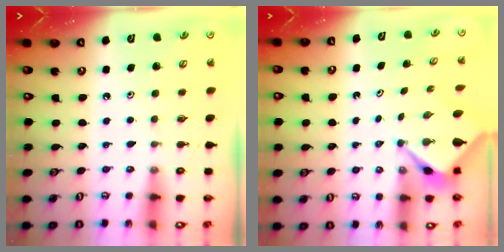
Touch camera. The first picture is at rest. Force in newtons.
{"total": 2.6, "press": 2.6, "slide": 0.1}